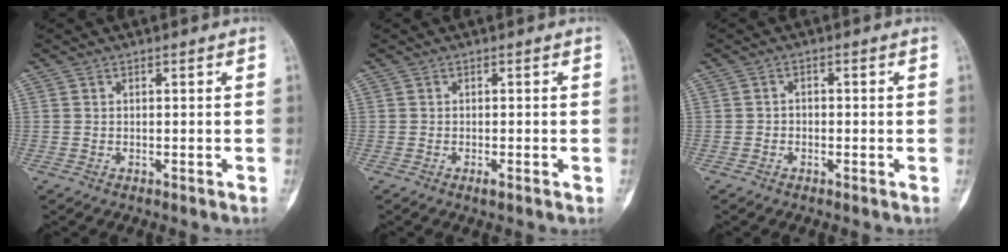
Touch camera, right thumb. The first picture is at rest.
{"total": 1.2, "force": [-0.5, 0.4, 1.0], "torque": [-0.019, -0.002, -0.010]}
{"total": 1.2, "force": [-0.5, 1.0, 0.5], "torque": [0.001, 0.005, -0.012]}